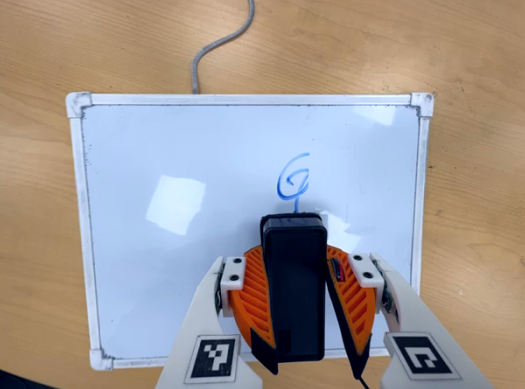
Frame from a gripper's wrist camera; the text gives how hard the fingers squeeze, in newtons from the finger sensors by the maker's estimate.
{"total": 9.8, "left": 9.5, "right": 10.1}